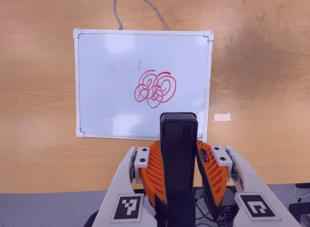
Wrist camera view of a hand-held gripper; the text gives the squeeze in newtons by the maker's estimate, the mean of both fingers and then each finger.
{"total": 3.9, "left": 2.4, "right": 5.3}